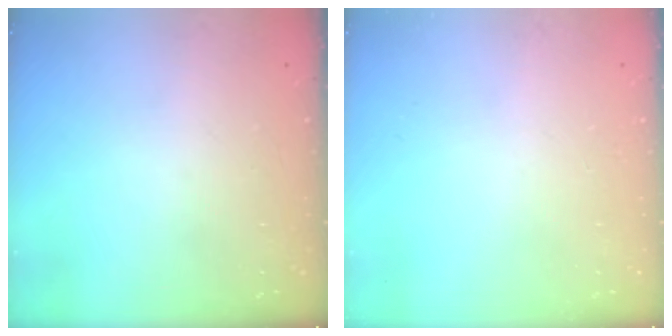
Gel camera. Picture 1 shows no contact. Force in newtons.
{"total": 0.0}